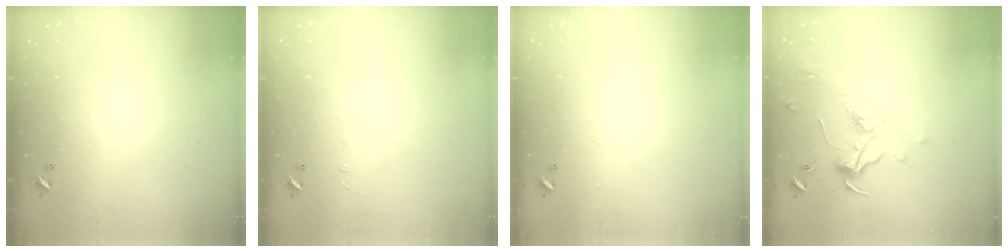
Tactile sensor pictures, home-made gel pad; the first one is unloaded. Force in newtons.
{"total": 5.5, "press": 5.5, "slide": 0.5}
{"total": 0.6, "press": 0.2, "slide": 0.6}
{"total": 1.7, "press": 1.5, "slide": 0.8}